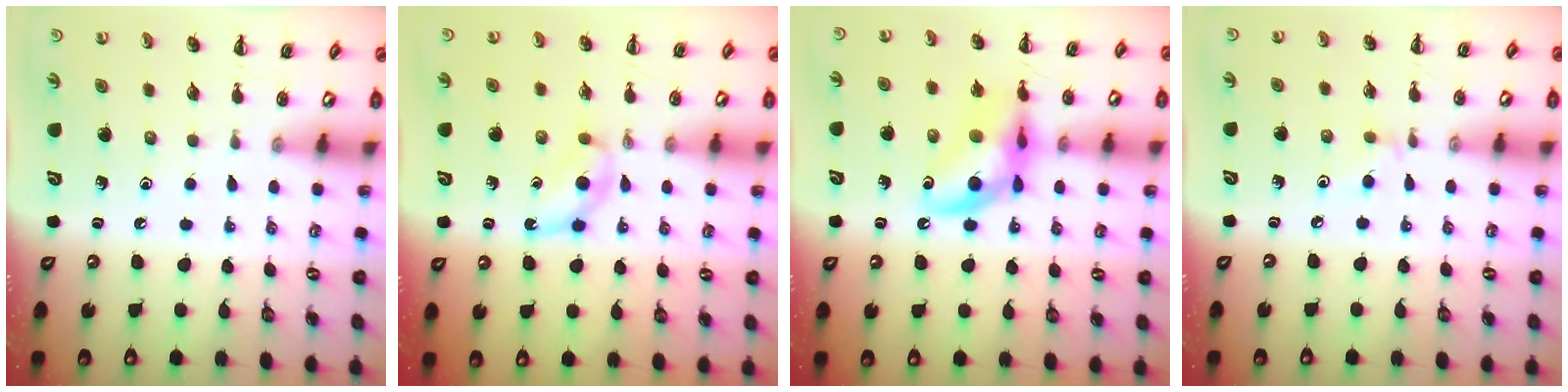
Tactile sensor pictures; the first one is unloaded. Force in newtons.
{"total": 4.8, "press": 4.3, "slide": 1.9}
{"total": 13.5, "press": 13.2, "slide": 3.0}
{"total": 3.1, "press": 2.9, "slide": 1.1}